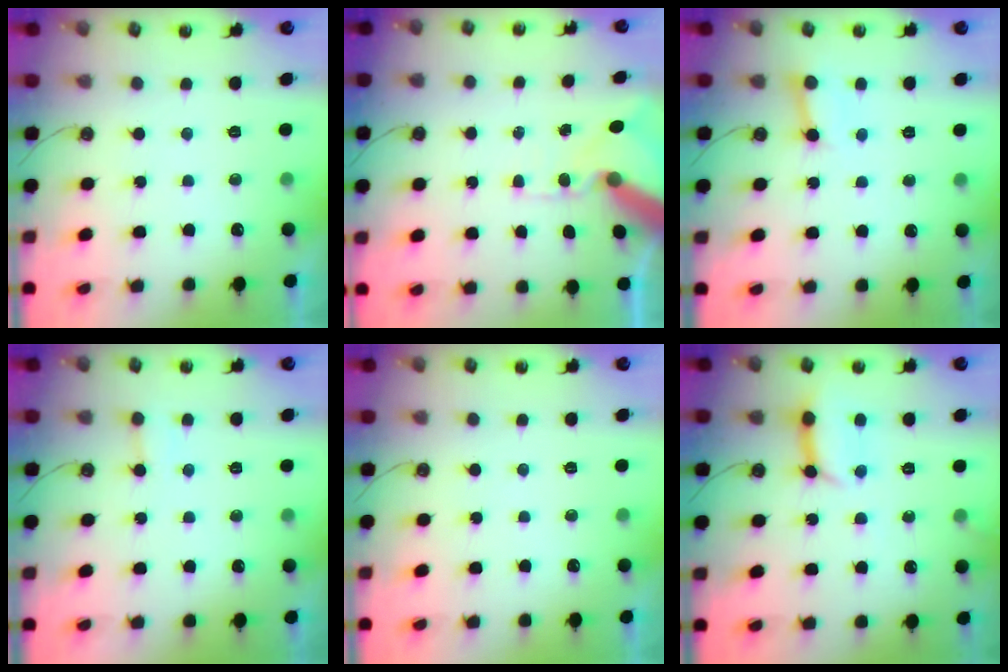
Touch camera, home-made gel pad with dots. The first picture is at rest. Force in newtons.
{"total": 13.2, "press": 13.1, "slide": 1.7}
{"total": 3.8, "press": 3.7, "slide": 0.6}
{"total": 5.3, "press": 5.2, "slide": 0.5}
{"total": 0.0}
{"total": 9.8, "press": 9.7, "slide": 1.4}